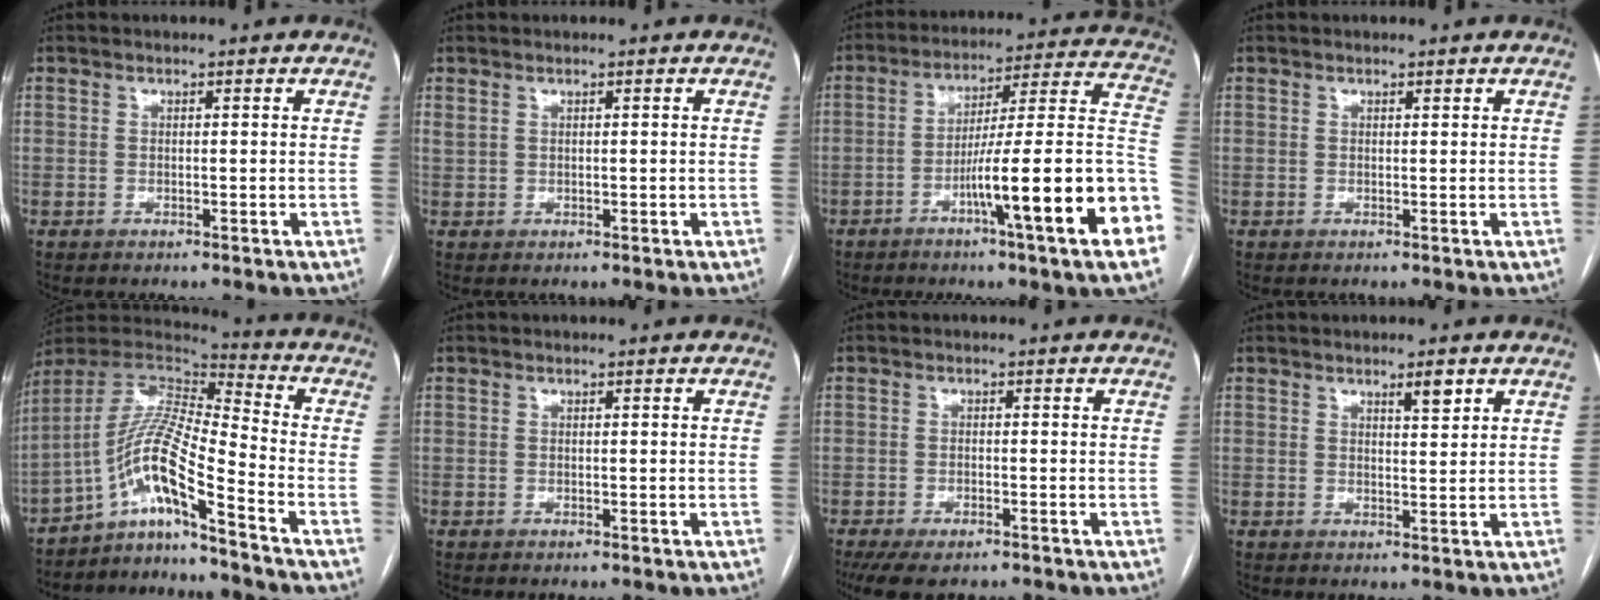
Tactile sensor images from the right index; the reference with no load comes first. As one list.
[{"total": 0.9, "force": [0.5, 0.4, 0.7], "torque": [-0.024, 0.014, 0.022]}, {"total": 21.9, "force": [-8.0, -0.4, 20.3], "torque": [-0.220, 0.007, -0.121]}, {"total": 0.0}, {"total": 12.2, "force": [-7.9, -0.4, 9.3], "torque": [-0.188, 0.014, -0.146]}, {"total": 0.0}, {"total": 6.8, "force": [-5.2, 2.6, 3.6], "torque": [-0.053, -0.007, -0.080]}, {"total": 2.4, "force": [1.6, 0.4, 1.8], "torque": [-0.030, -0.003, 0.026]}]